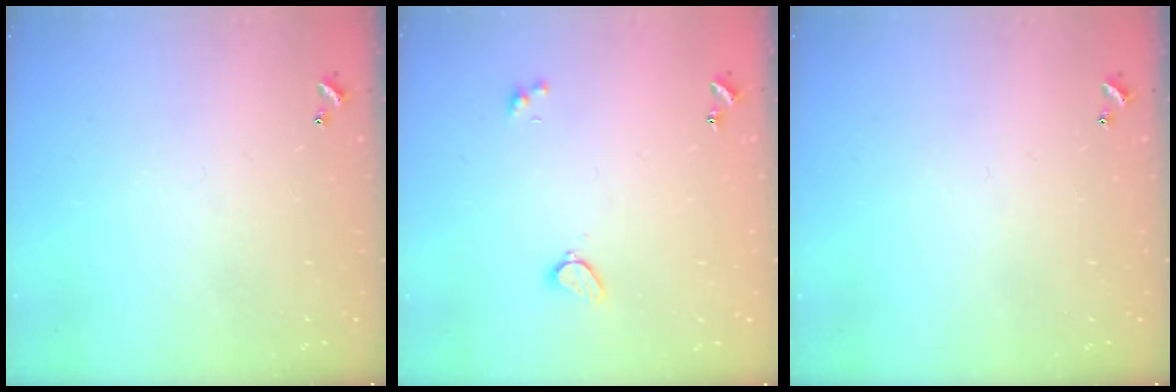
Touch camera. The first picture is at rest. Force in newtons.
{"total": 1.9, "press": 1.9, "slide": 0.3}
{"total": 0.0}